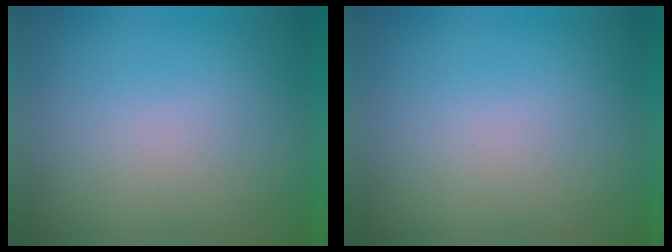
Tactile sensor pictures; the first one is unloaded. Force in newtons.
{"total": 0.0}